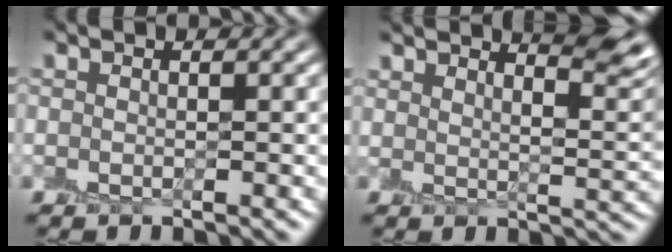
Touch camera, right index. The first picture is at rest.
{"total": 8.2, "force": [6.3, 2.3, 4.7], "torque": [-0.026, 0.038, 0.057]}